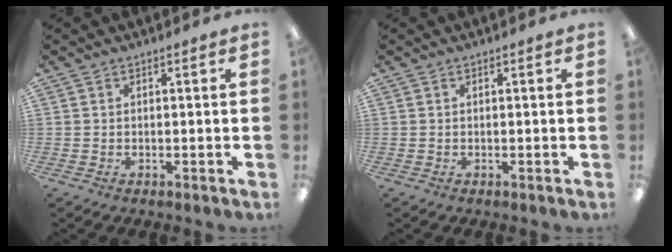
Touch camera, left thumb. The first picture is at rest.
{"total": 0.0}